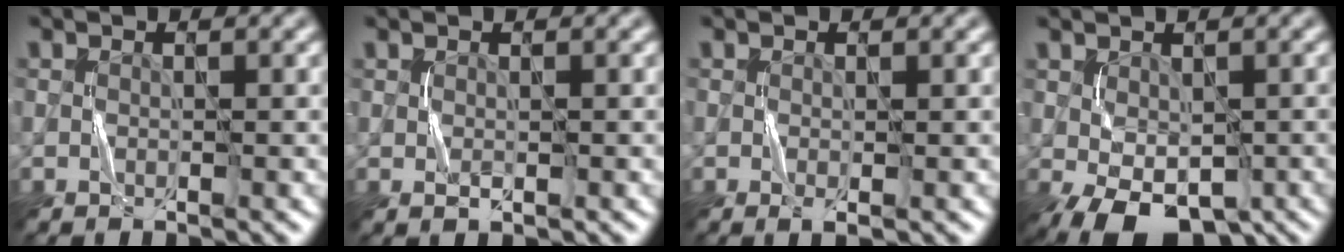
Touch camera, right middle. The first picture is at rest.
{"total": 0.7, "force": [0.0, 0.3, 0.6], "torque": [-0.012, -0.001, 0.003]}
{"total": 0.7, "force": [-0.1, 0.1, 0.7], "torque": [-0.012, -0.003, -0.002]}
{"total": 6.9, "force": [-3.1, 3.7, 4.9], "torque": [-0.092, -0.010, -0.044]}